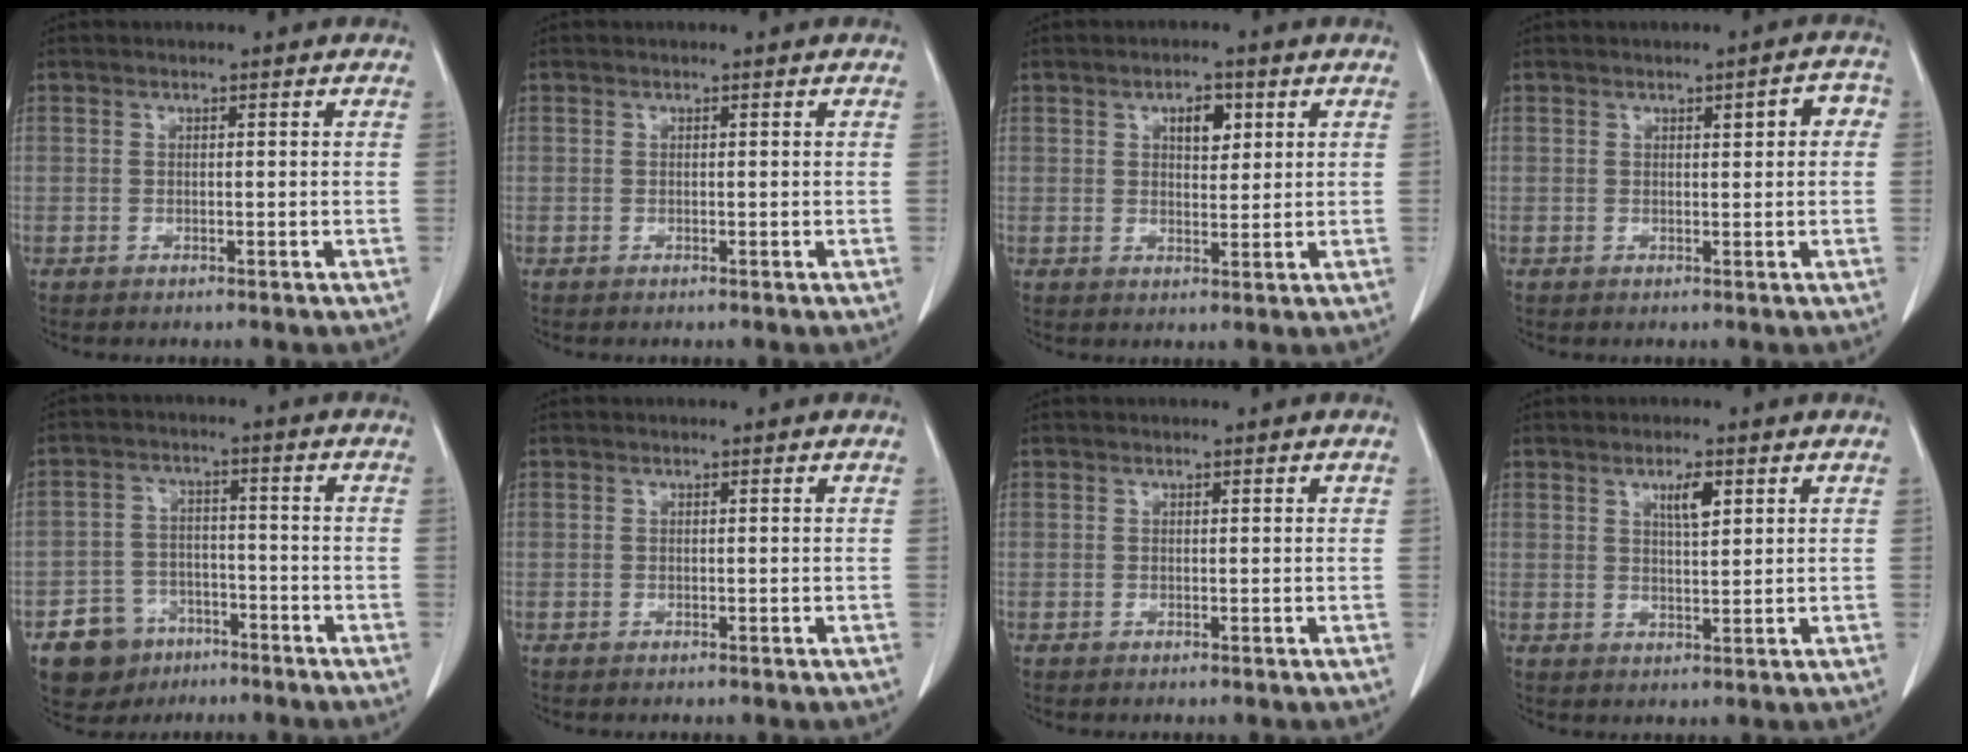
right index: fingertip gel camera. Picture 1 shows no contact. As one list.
[{"total": 0.0}, {"total": 3.9, "force": [1.7, 1.9, 3.0], "torque": [-0.045, 0.001, 0.026]}, {"total": 3.2, "force": [0.7, 0.9, 2.9], "torque": [-0.033, 0.014, 0.006]}, {"total": 7.5, "force": [-4.4, 5.9, 1.3], "torque": [-0.025, 0.013, -0.065]}, {"total": 0.0}, {"total": 0.0}, {"total": 3.6, "force": [1.7, 0.8, 3.0], "torque": [-0.051, -0.001, 0.030]}]